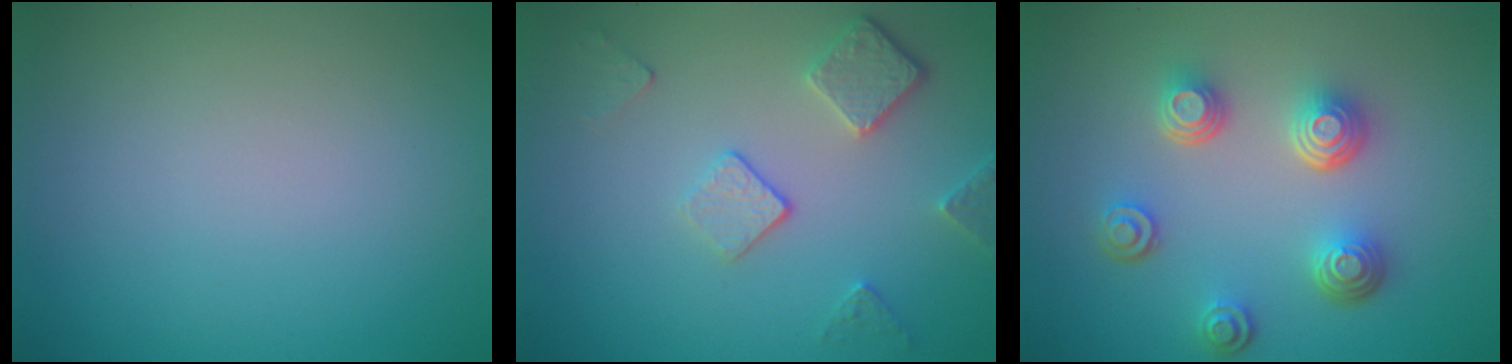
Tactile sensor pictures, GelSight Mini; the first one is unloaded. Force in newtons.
{"total": 3.5, "press": 2.8, "slide": 2.2}
{"total": 4.5, "press": 3.5, "slide": 2.8}